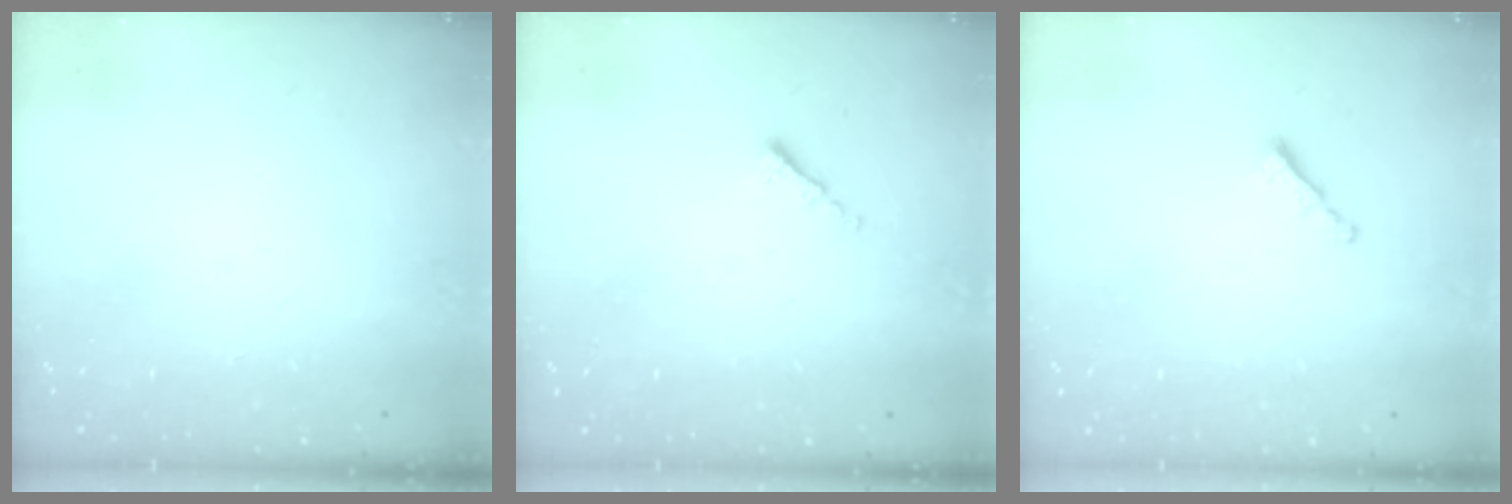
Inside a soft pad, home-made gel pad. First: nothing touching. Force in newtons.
{"total": 0.8, "press": 0.8, "slide": 0.2}
{"total": 1.6, "press": 1.5, "slide": 0.5}